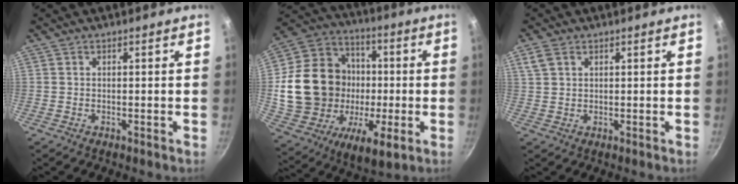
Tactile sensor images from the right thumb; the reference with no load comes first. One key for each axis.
{"total": 25.6, "fx": -0.4, "fy": 20.0, "fz": 16.0, "tx": -0.268, "ty": 0.017, "tz": 0.001}
{"total": 3.4, "fx": 1.6, "fy": 2.2, "fz": 2.0, "tx": -0.036, "ty": 0.000, "tz": 0.035}